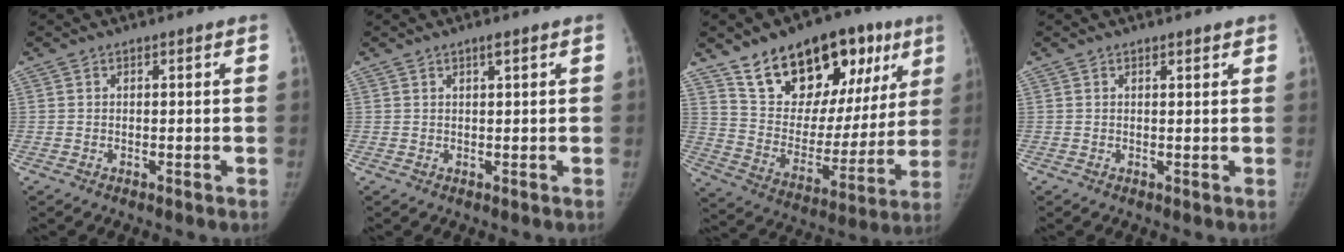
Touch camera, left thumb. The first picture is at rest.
{"total": 1.1, "force": [0.7, 0.1, 0.9], "torque": [-0.013, -0.002, 0.013]}
{"total": 25.4, "force": [14.8, 14.1, 15.1], "torque": [-0.177, -0.031, 0.242]}
{"total": 1.0, "force": [0.8, 0.3, 0.5], "torque": [-0.007, -0.005, 0.012]}